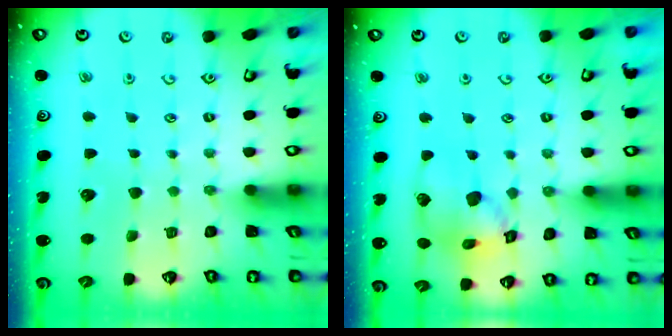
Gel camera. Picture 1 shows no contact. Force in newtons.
{"total": 14.0, "press": 13.9, "slide": 1.9}